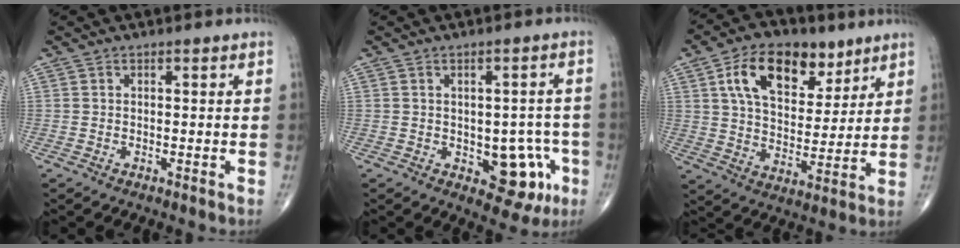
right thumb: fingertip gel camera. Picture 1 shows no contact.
{"total": 9.2, "force": [-2.7, 5.4, 6.9], "torque": [-0.044, 0.012, -0.024]}
{"total": 16.2, "force": [7.9, 9.6, 10.4], "torque": [-0.135, -0.024, 0.140]}